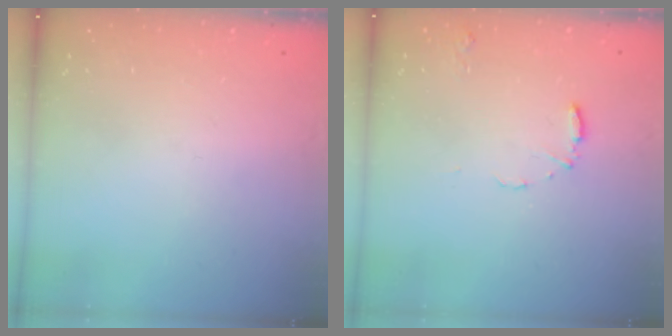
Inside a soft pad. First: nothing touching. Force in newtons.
{"total": 6.1, "press": 6.1, "slide": 0.6}